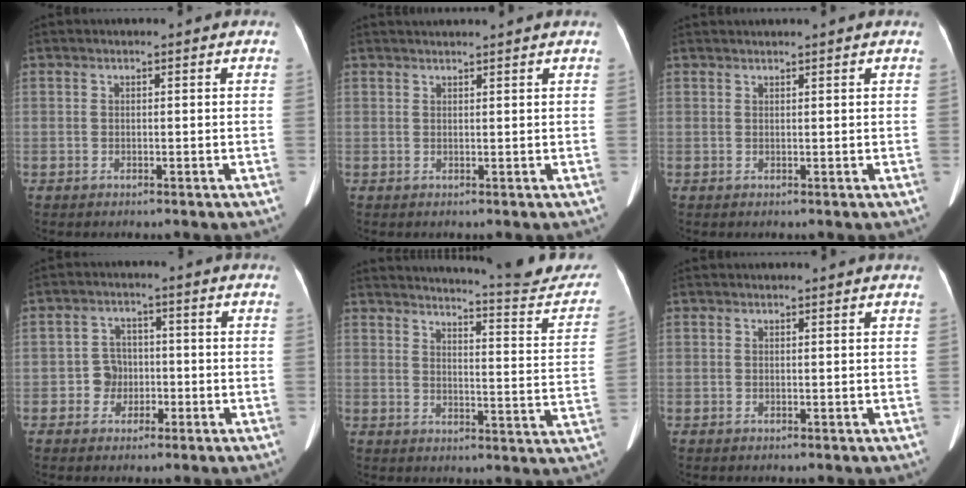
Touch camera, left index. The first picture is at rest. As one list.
[{"total": 4.2, "force": [3.9, -0.7, 1.5], "torque": [-0.014, 0.025, 0.051]}, {"total": 2.5, "force": [2.3, -0.5, 0.9], "torque": [-0.009, 0.024, 0.038]}, {"total": 3.8, "force": [-1.2, 3.4, 1.0], "torque": [-0.019, 0.010, -0.020]}, {"total": 18.8, "force": [17.9, 1.4, 5.6], "torque": [-0.069, -0.073, 0.206]}, {"total": 1.5, "force": [1.4, -0.2, 0.5], "torque": [-0.010, 0.012, 0.020]}]